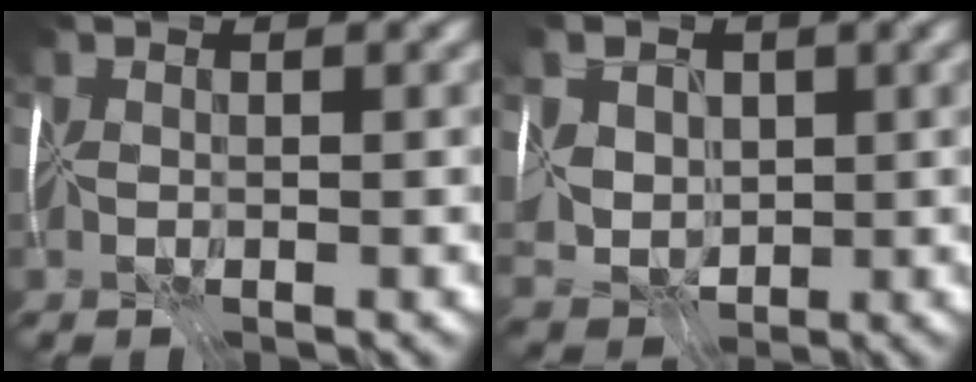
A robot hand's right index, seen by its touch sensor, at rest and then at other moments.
{"total": 5.5, "force": [1.2, 4.5, 2.9], "torque": [-0.050, 0.016, 0.010]}